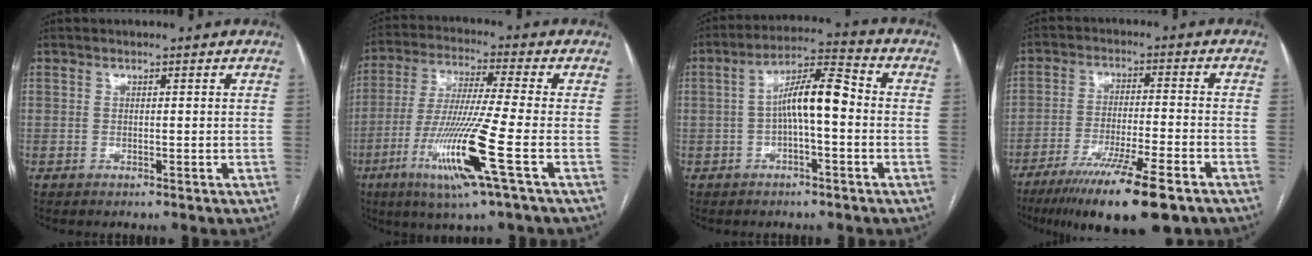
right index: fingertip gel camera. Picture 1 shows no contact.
{"total": 14.2, "force": [-5.4, -1.2, 13.1], "torque": [-0.268, -0.028, -0.105]}
{"total": 8.4, "force": [-0.6, 1.8, 8.2], "torque": [-0.147, 0.030, -0.013]}
{"total": 15.8, "force": [-10.9, 1.3, 11.4], "torque": [-0.176, -0.040, -0.176]}